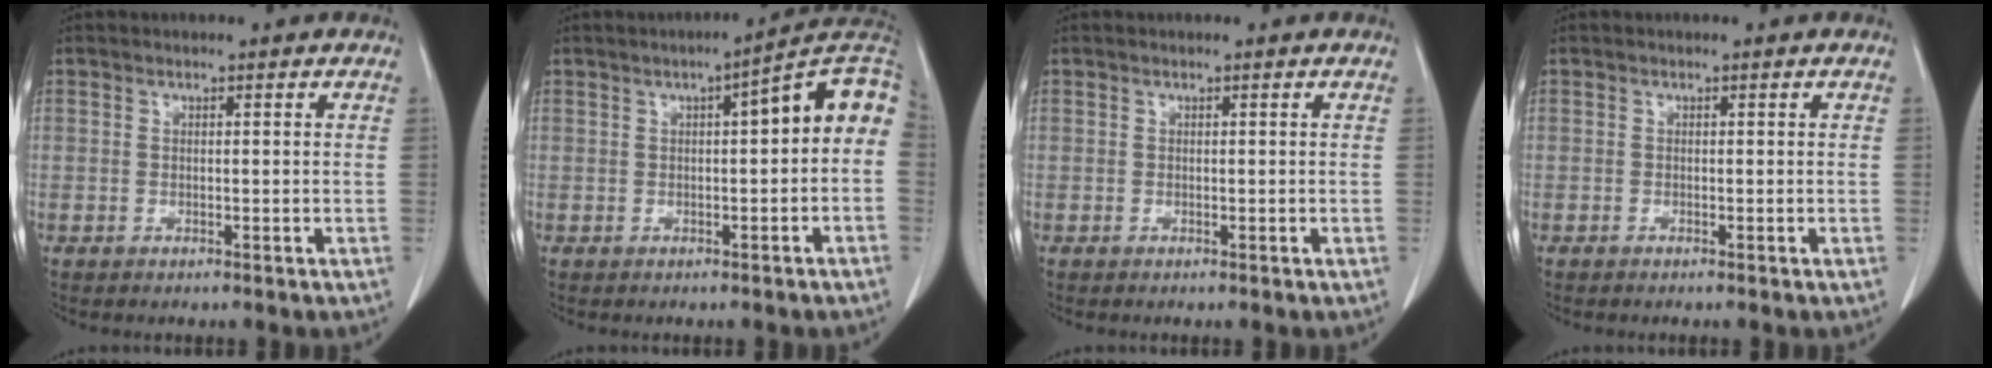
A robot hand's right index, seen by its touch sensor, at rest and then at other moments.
{"total": 8.8, "force": [1.1, 1.4, 8.6], "torque": [-0.111, 0.034, 0.006]}
{"total": 0.0}
{"total": 0.0}